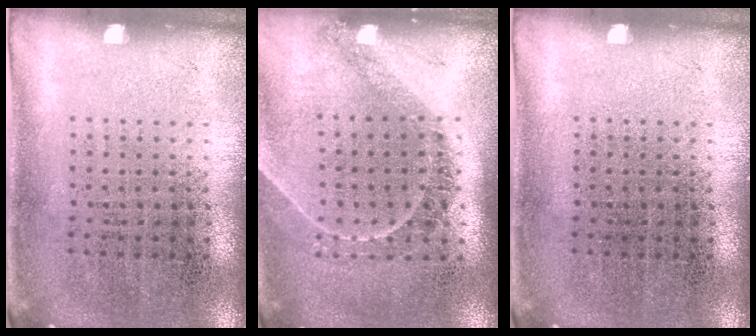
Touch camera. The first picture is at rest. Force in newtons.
{"total": 1.3, "press": 1.2, "slide": 0.4}
{"total": 0.0}